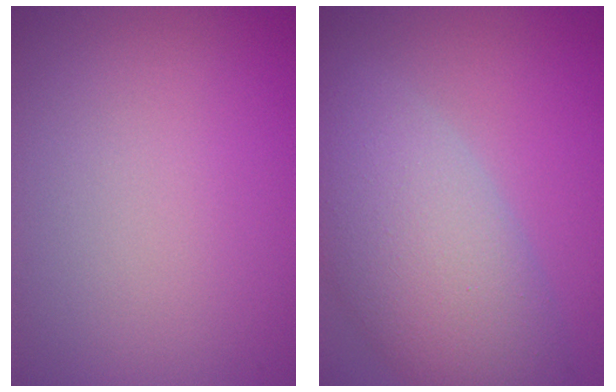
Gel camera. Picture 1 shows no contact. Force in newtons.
{"total": 8.7, "press": 8.6, "slide": 0.9}